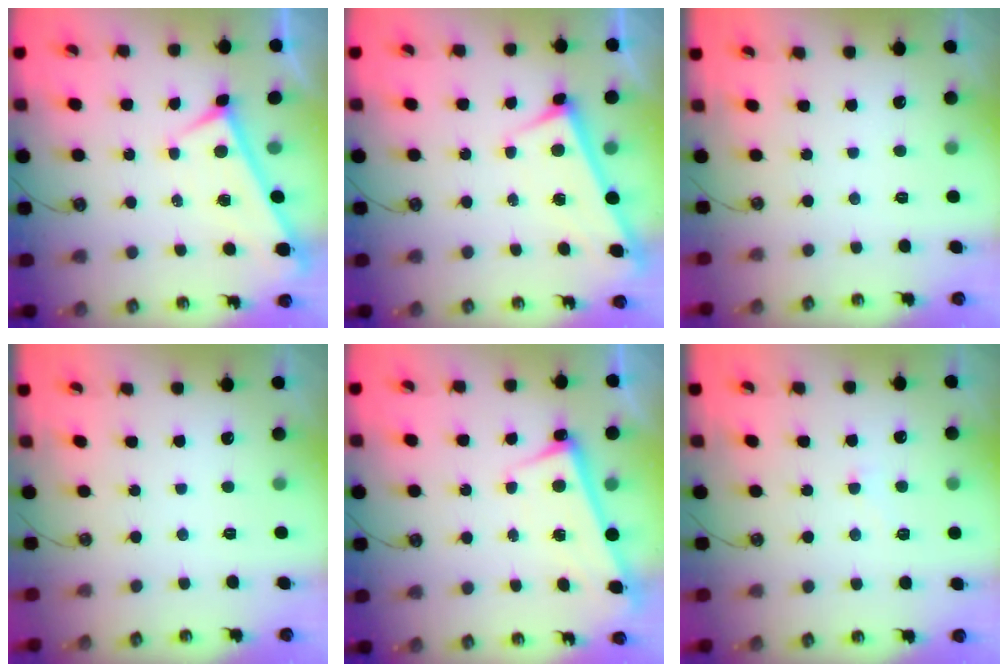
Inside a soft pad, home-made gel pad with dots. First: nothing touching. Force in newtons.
{"total": 2.9, "press": 2.9, "slide": 0.1}
{"total": 0.0}
{"total": 0.0}
{"total": 2.8, "press": 2.7, "slide": 0.5}
{"total": 4.9, "press": 4.8, "slide": 1.0}